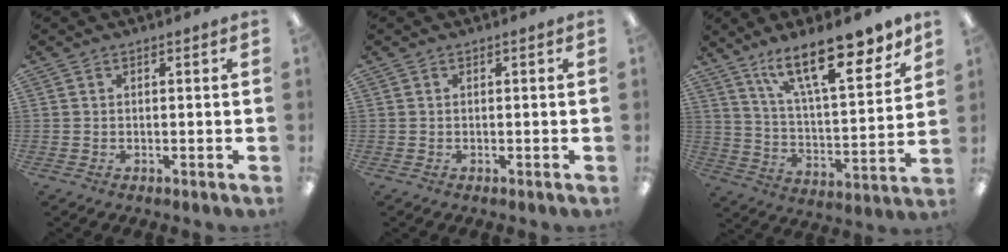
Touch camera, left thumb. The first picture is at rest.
{"total": 0.0}
{"total": 20.3, "force": [14.6, 6.1, 12.8], "torque": [-0.195, -0.090, 0.240]}